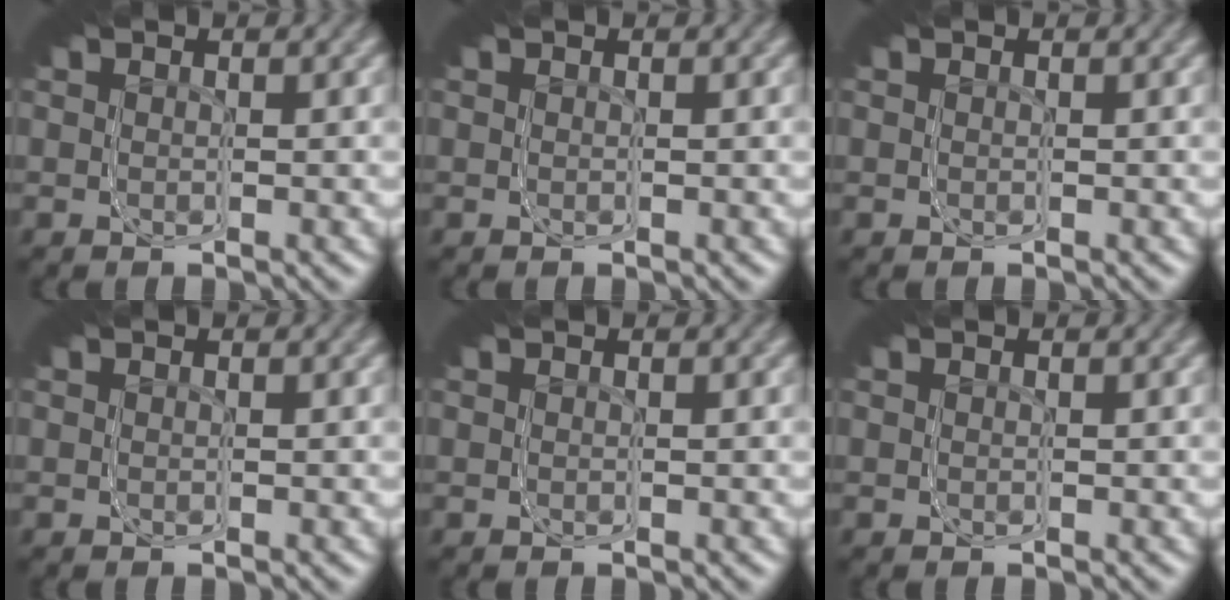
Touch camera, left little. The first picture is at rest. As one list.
[{"total": 0.0}, {"total": 0.0}, {"total": 0.0}, {"total": 0.0}, {"total": 0.0}]